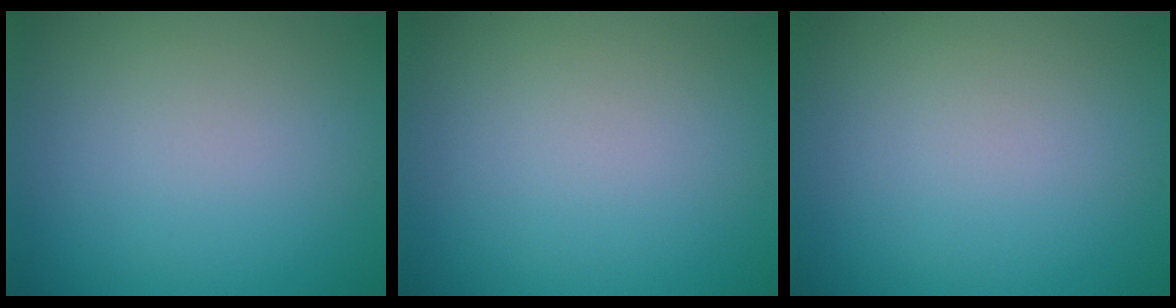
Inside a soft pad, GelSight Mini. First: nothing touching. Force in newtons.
{"total": 0.0}
{"total": 0.0}